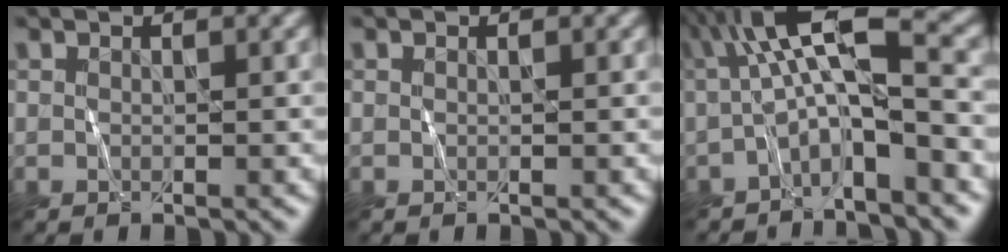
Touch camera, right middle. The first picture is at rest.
{"total": 0.0}
{"total": 6.3, "force": [-1.0, 1.3, 6.1], "torque": [-0.109, 0.029, -0.030]}